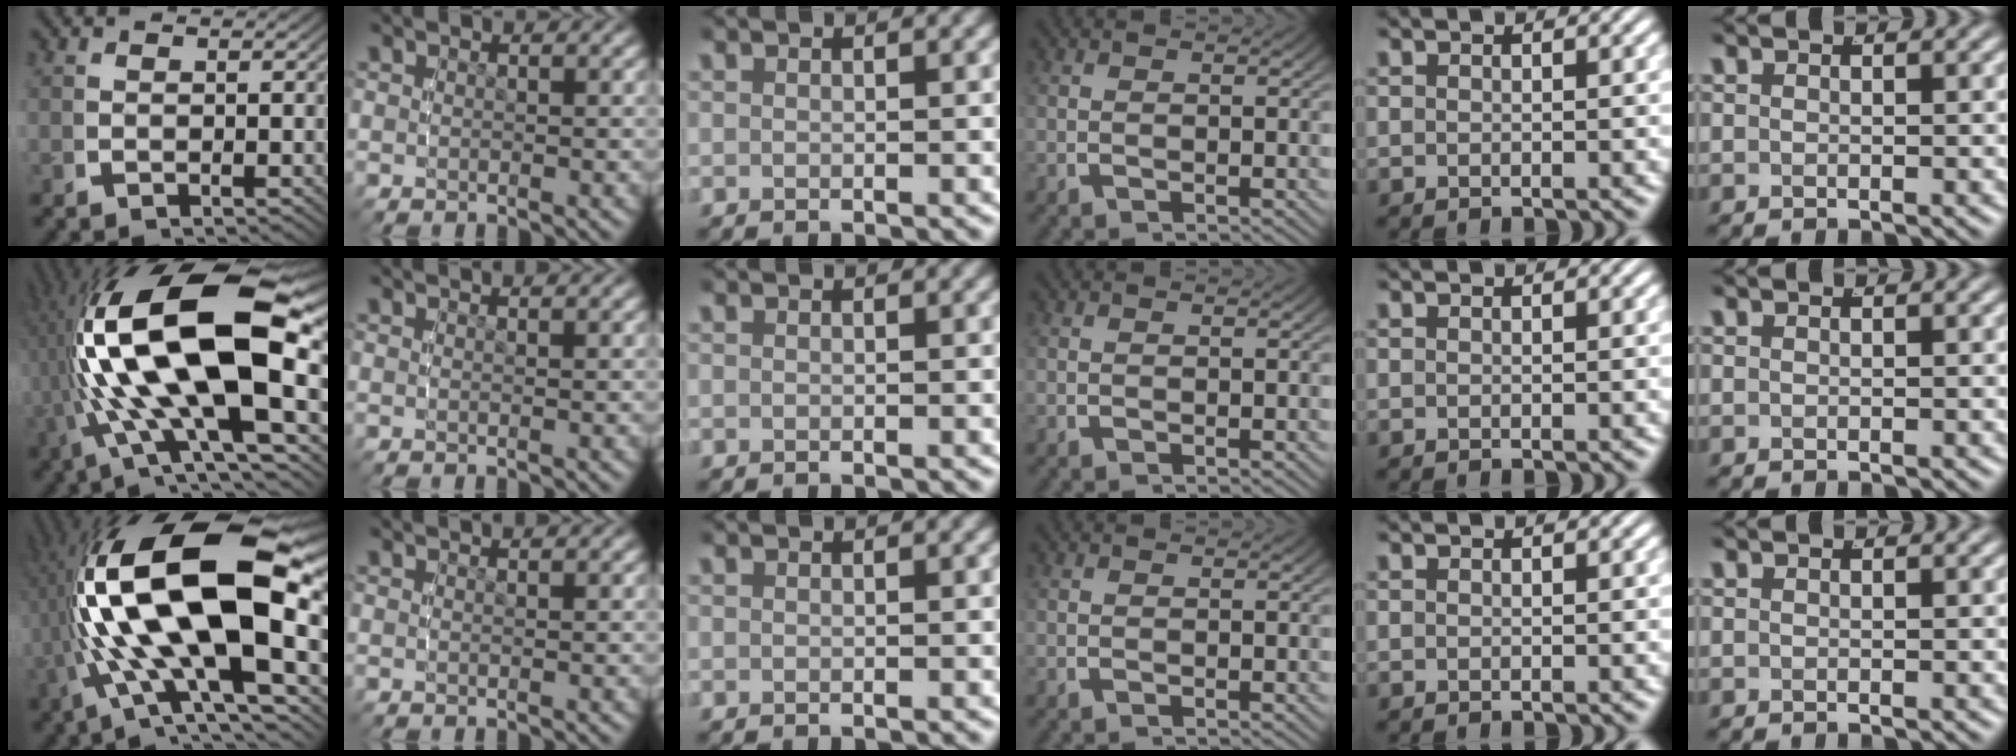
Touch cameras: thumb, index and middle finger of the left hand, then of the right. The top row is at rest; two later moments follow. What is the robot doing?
{"motion": "lift_and_place", "object": "toy banana"}